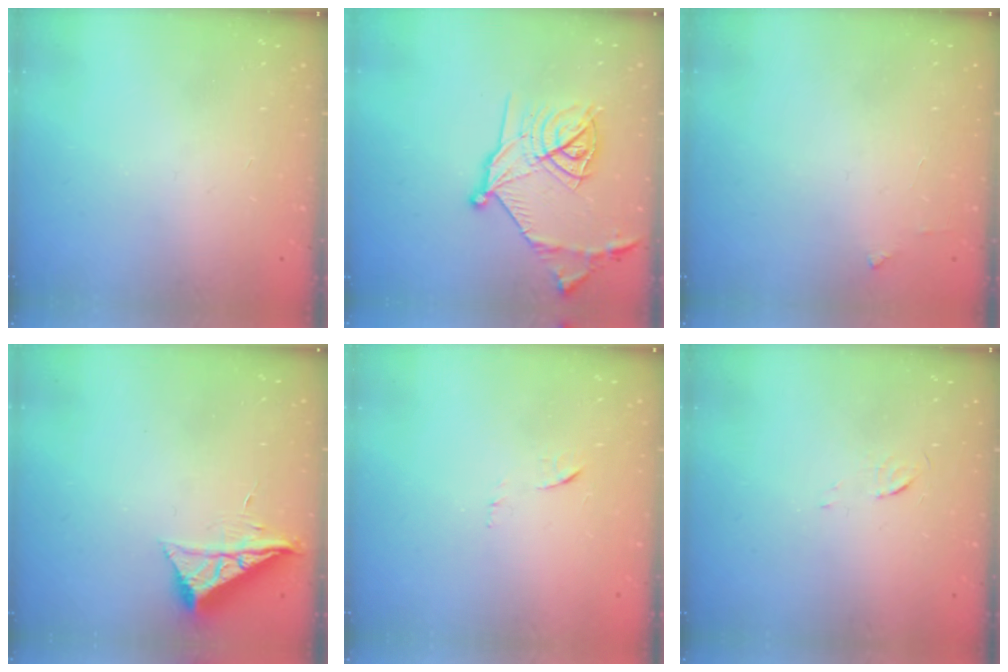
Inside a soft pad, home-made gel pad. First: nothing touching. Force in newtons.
{"total": 20.0, "press": 20.0, "slide": 1.2}
{"total": 2.6, "press": 2.6, "slide": 0.2}
{"total": 7.4, "press": 7.4, "slide": 0.3}
{"total": 6.5, "press": 6.5, "slide": 0.5}
{"total": 3.4, "press": 3.4, "slide": 0.3}